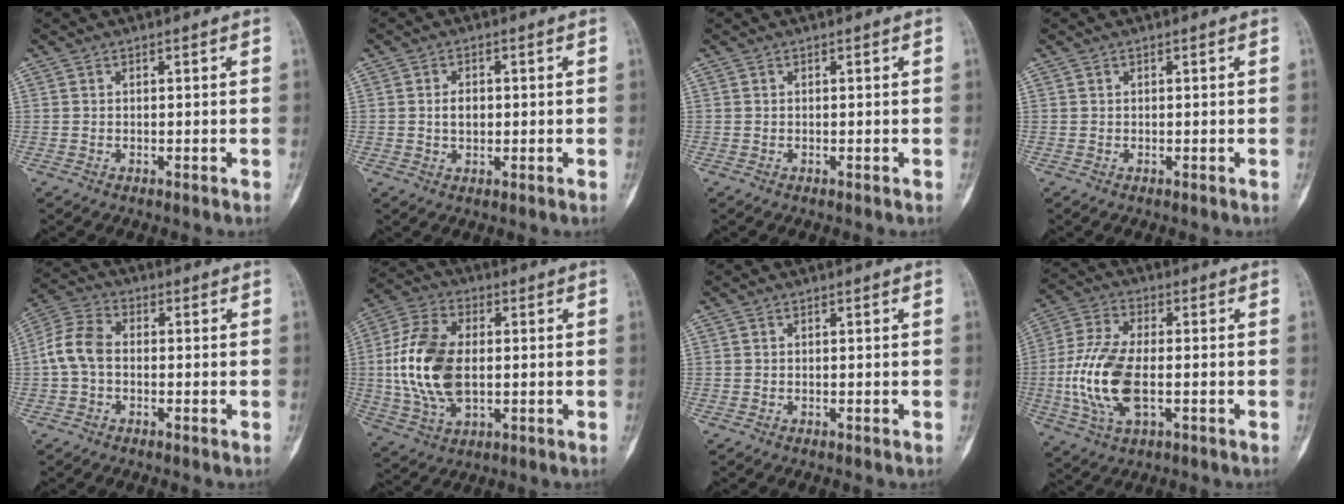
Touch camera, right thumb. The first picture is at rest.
{"total": 3.2, "force": [0.1, 2.2, 2.3], "torque": [-0.029, 0.003, 0.000]}
{"total": 0.0}
{"total": 0.0}
{"total": 7.2, "force": [-0.6, 4.9, 5.2], "torque": [-0.106, 0.021, -0.023]}
{"total": 15.8, "force": [0.2, 9.3, 12.8], "torque": [-0.260, 0.006, 0.005]}
{"total": 0.0}
{"total": 13.8, "force": [-2.1, 6.8, 11.8], "torque": [-0.257, 0.006, -0.040]}